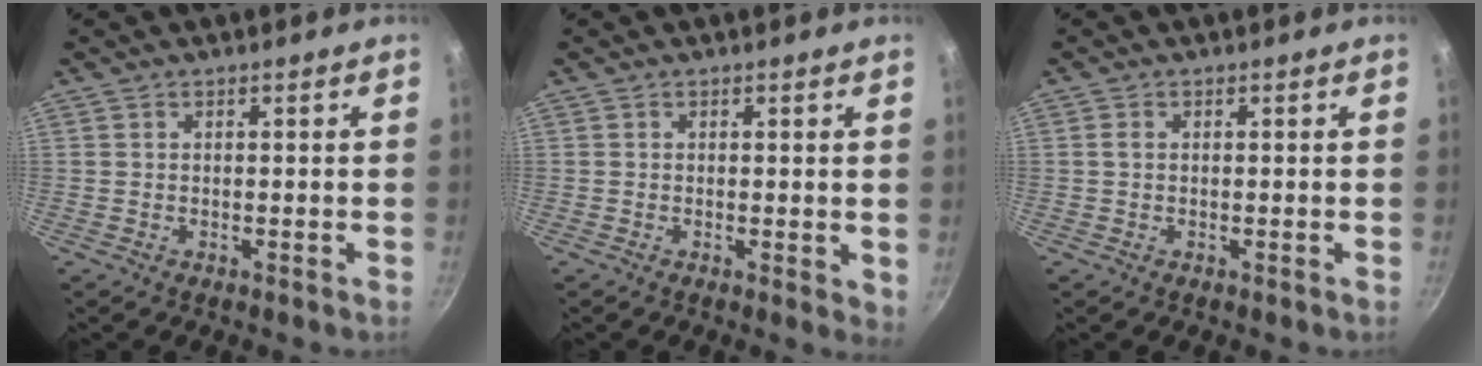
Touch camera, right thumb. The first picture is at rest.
{"total": 2.4, "force": [0.2, 0.9, 2.3], "torque": [-0.030, -0.009, 0.000]}
{"total": 0.9, "force": [0.1, 0.6, 0.6], "torque": [-0.013, -0.001, 0.000]}